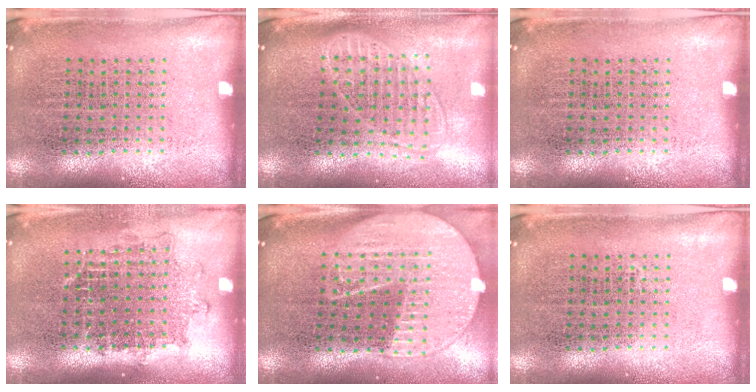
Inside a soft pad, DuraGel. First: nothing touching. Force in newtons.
{"total": 1.8, "press": 1.4, "slide": 1.0}
{"total": 0.0}
{"total": 1.2, "press": 1.1, "slide": 0.6}
{"total": 2.1, "press": 1.9, "slide": 1.0}
{"total": 0.0}